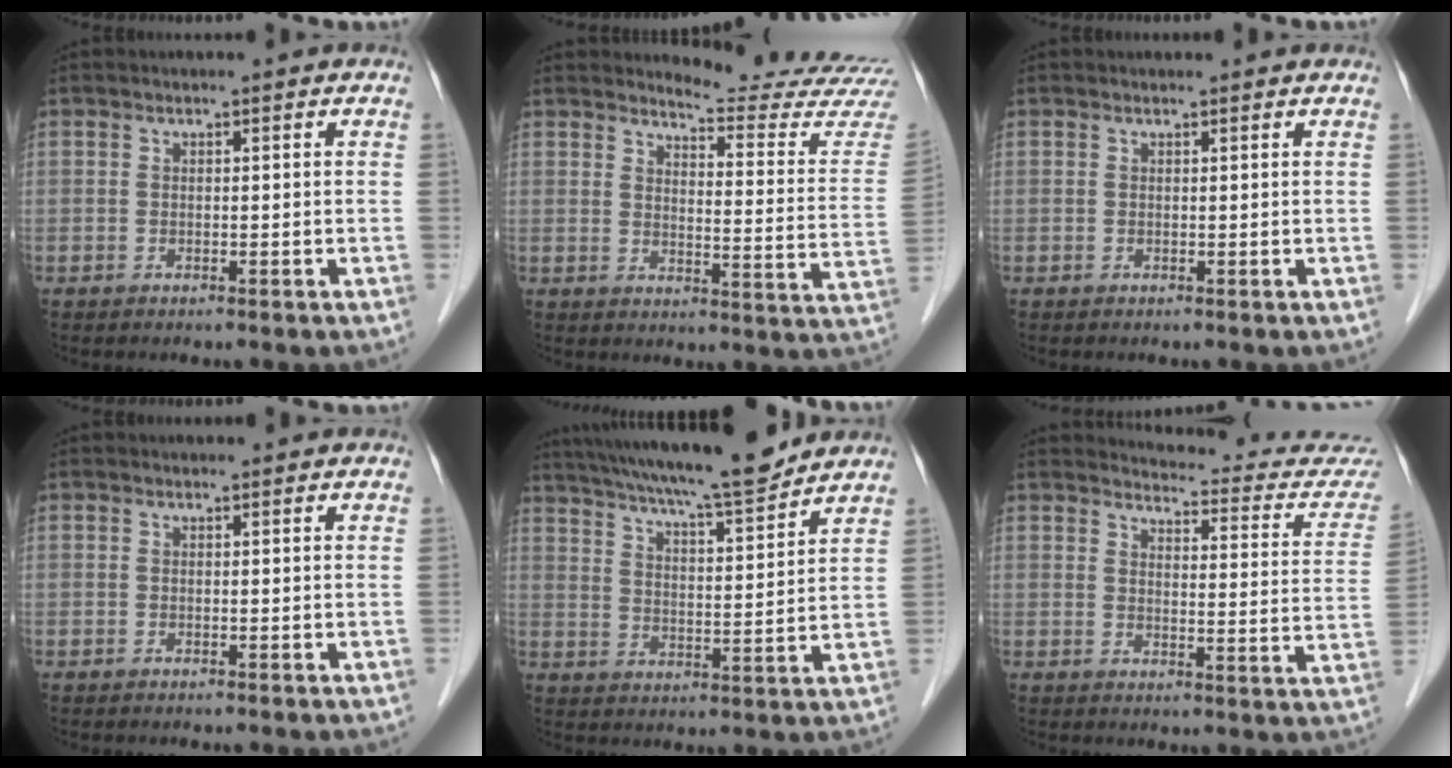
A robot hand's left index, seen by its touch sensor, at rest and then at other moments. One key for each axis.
{"total": 14.6, "fx": 14.5, "fy": -1.3, "fz": 1.6, "tx": -0.016, "ty": -0.136, "tz": 0.154}
{"total": 0.9, "fx": 0.9, "fy": 0.1, "fz": 0.1, "tx": -0.011, "ty": 0.005, "tz": 0.009}
{"total": 0.7, "fx": 0.7, "fy": 0.1, "fz": 0.1, "tx": -0.010, "ty": 0.004, "tz": 0.007}
{"total": 16.8, "fx": 14.8, "fy": 0.7, "fz": 7.9, "tx": -0.133, "ty": 0.003, "tz": 0.226}
{"total": 13.8, "fx": 13.2, "fy": 2.7, "fz": 2.8, "tx": 0.001, "ty": -0.057, "tz": 0.116}